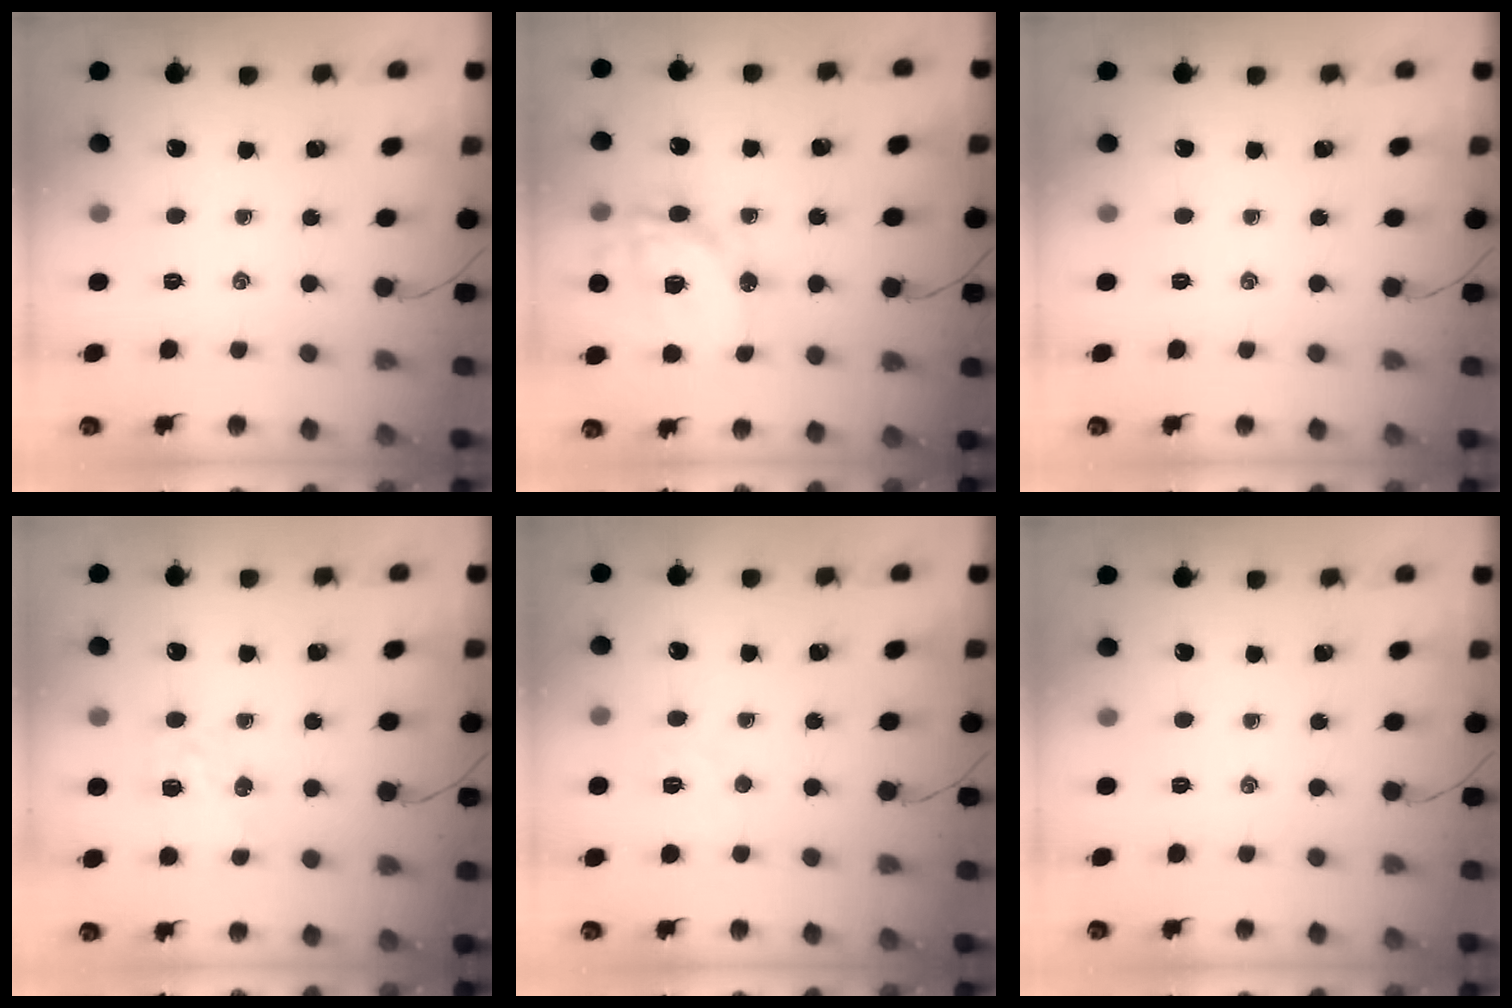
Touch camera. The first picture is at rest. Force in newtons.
{"total": 16.9, "press": 16.5, "slide": 3.6}
{"total": 0.0}
{"total": 4.3, "press": 4.2, "slide": 0.8}
{"total": 4.1, "press": 4.0, "slide": 0.9}
{"total": 0.0}